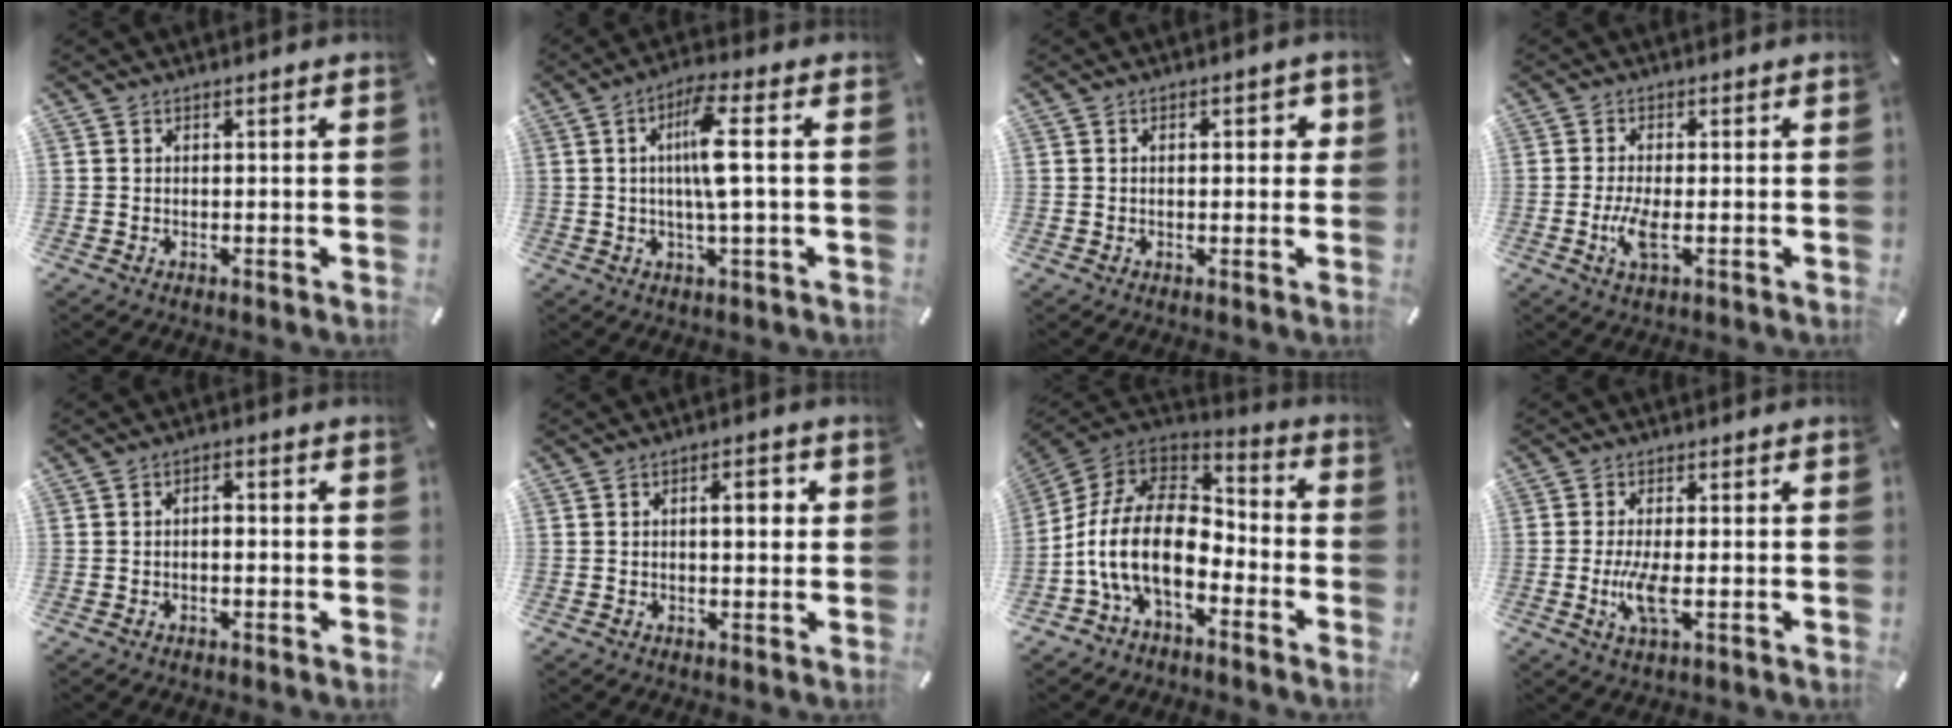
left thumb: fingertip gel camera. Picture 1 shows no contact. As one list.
[{"total": 10.0, "force": [1.0, 1.5, 9.8], "torque": [-0.195, -0.001, 0.010]}, {"total": 2.9, "force": [0.2, 1.5, 2.5], "torque": [-0.025, 0.001, -0.005]}, {"total": 5.1, "force": [-1.0, 1.5, 4.8], "torque": [-0.114, -0.013, -0.025]}, {"total": 2.2, "force": [-0.9, 1.1, 1.7], "torque": [-0.031, 0.009, -0.019]}, {"total": 4.8, "force": [0.6, 2.2, 4.2], "torque": [-0.060, 0.002, 0.001]}, {"total": 18.2, "force": [-6.3, 11.0, 13.1], "torque": [-0.274, 0.025, -0.107]}, {"total": 6.3, "force": [-1.1, 1.8, 5.9], "torque": [-0.140, -0.019, -0.026]}]